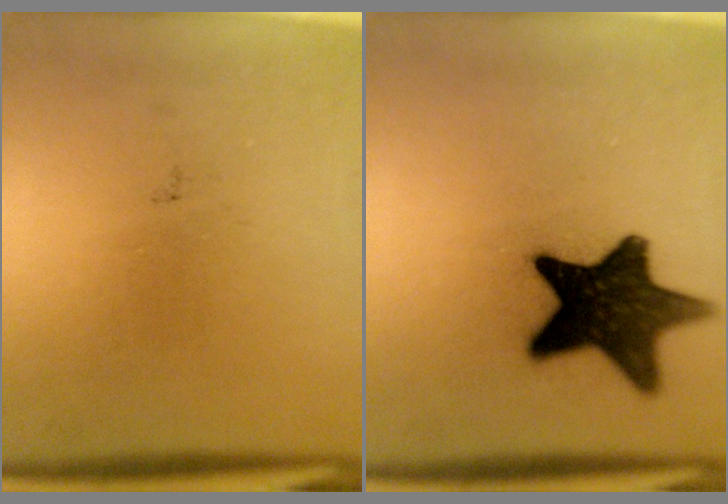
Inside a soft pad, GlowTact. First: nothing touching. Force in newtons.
{"total": 15.5}